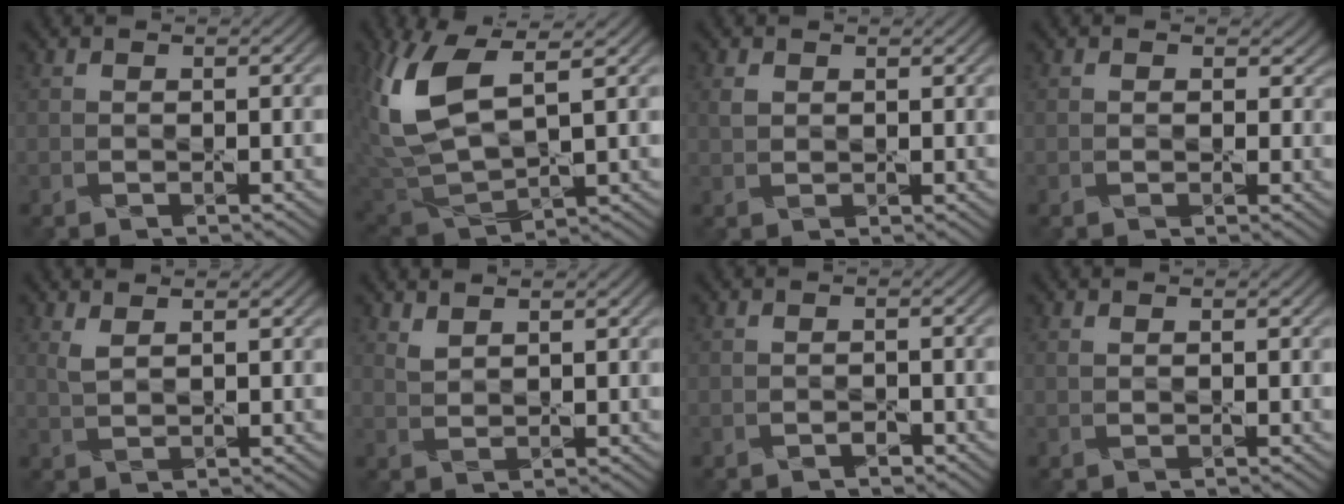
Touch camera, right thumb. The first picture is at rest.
{"total": 12.5, "force": [4.6, 5.7, 10.2], "torque": [-0.258, 0.003, 0.094]}
{"total": 1.8, "force": [0.9, 1.2, 0.9], "torque": [-0.025, 0.000, 0.020]}
{"total": 1.7, "force": [0.4, 1.5, 0.8], "torque": [-0.020, -0.008, 0.001]}
{"total": 2.3, "force": [1.6, 0.7, 1.5], "torque": [-0.040, -0.002, 0.036]}
{"total": 2.2, "force": [1.8, 0.8, 1.0], "torque": [-0.028, -0.002, 0.042]}
{"total": 0.8, "force": [-0.5, 0.3, 0.4], "torque": [-0.005, -0.001, -0.008]}
{"total": 0.8, "force": [0.5, 0.4, 0.5], "torque": [-0.012, -0.002, 0.012]}